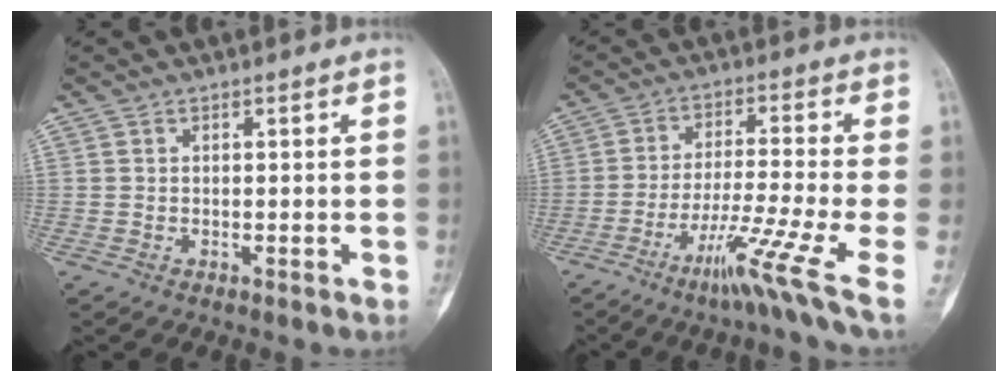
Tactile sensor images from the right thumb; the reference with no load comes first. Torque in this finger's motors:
{"motor_torque": [0.48, -0.52, 0.83, -0.36, -0.04]}